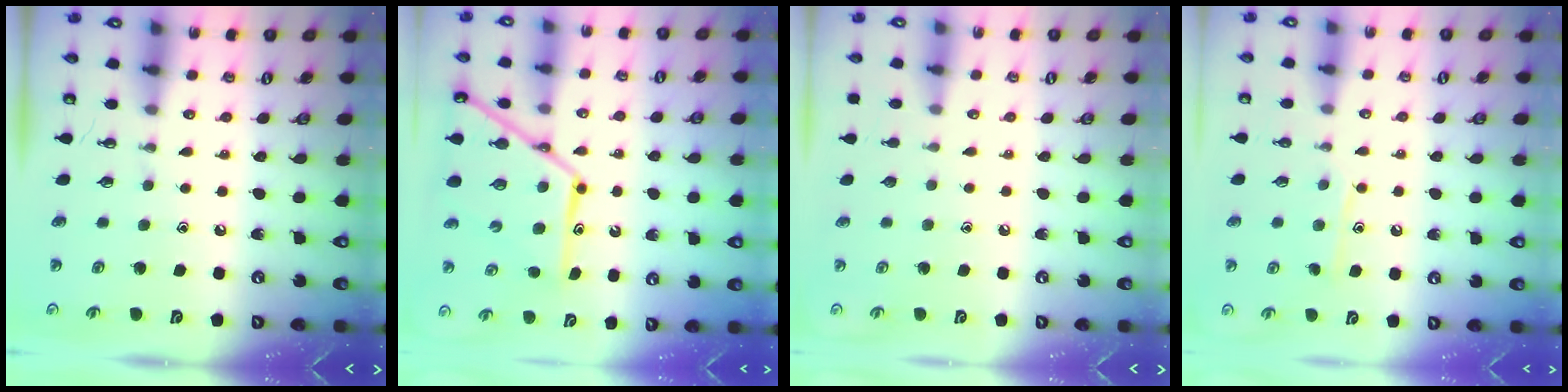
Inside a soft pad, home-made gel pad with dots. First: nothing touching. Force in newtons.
{"total": 18.0, "press": 17.9, "slide": 1.5}
{"total": 0.0}
{"total": 7.7, "press": 7.6, "slide": 0.6}